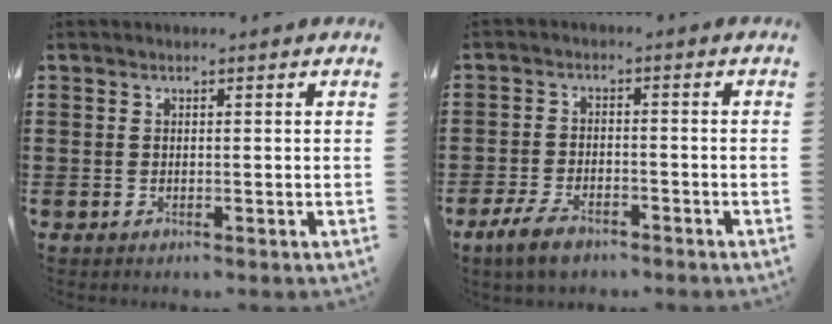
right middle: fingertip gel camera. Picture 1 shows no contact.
{"total": 4.6, "force": [-3.3, 2.0, 2.5], "torque": [-0.056, 0.006, -0.064]}